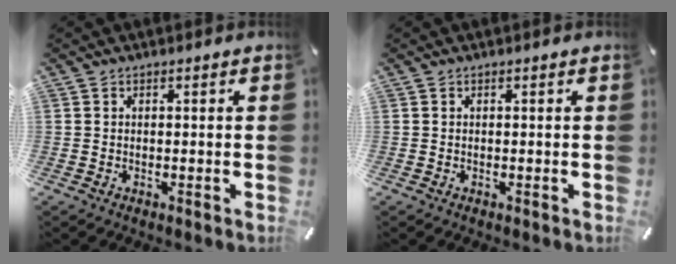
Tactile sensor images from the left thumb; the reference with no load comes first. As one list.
[{"total": 0.0}]